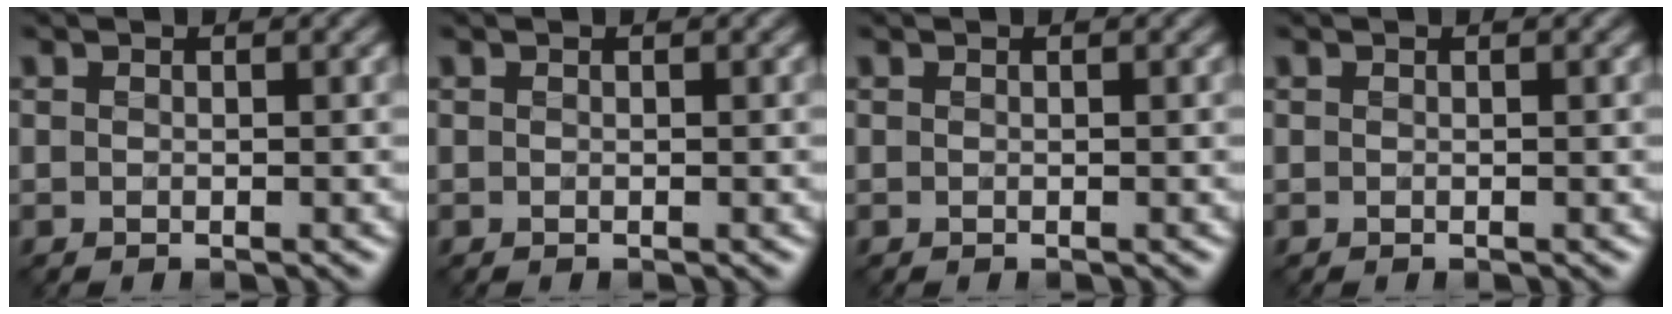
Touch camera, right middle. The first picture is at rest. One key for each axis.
{"total": 0.0}
{"total": 0.0}
{"total": 0.0}